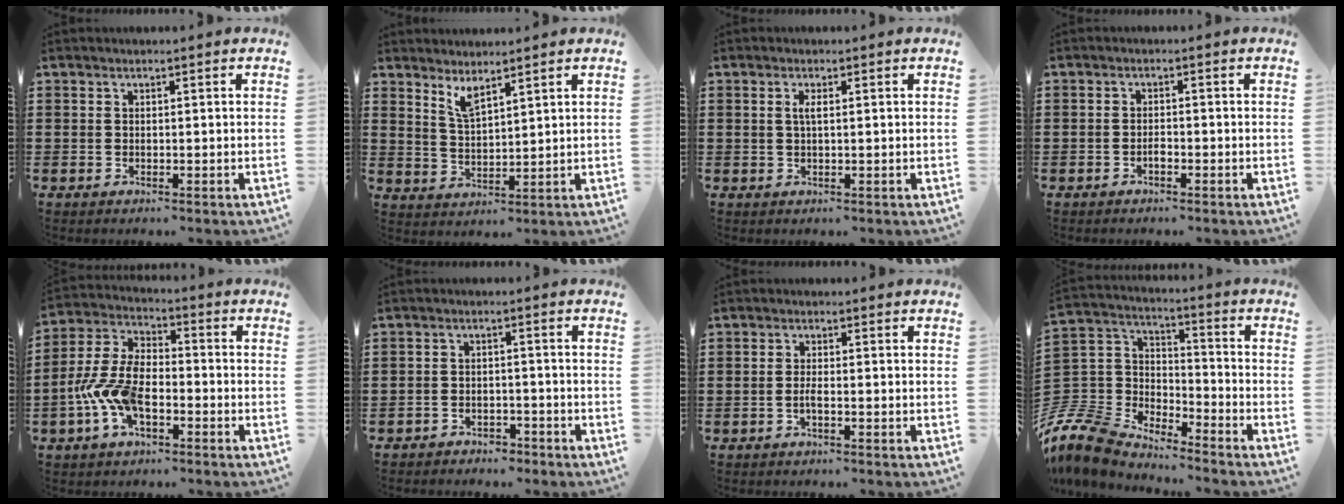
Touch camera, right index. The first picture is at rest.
{"total": 3.5, "force": [3.0, 0.5, 1.8], "torque": [-0.041, -0.005, 0.054]}
{"total": 1.6, "force": [0.3, 0.3, 1.5], "torque": [-0.031, 0.002, 0.004]}
{"total": 1.1, "force": [-0.8, 0.3, 0.8], "torque": [-0.018, -0.006, -0.013]}
{"total": 9.5, "force": [-3.4, 4.8, 7.5], "torque": [-0.192, -0.008, -0.070]}
{"total": 2.5, "force": [-2.3, 0.9, 0.0], "torque": [-0.006, 0.004, -0.050]}
{"total": 1.8, "force": [-0.8, 0.0, 1.6], "torque": [-0.039, -0.007, -0.016]}
{"total": 8.9, "force": [-8.2, 3.2, 1.7], "torque": [-0.090, -0.005, -0.176]}